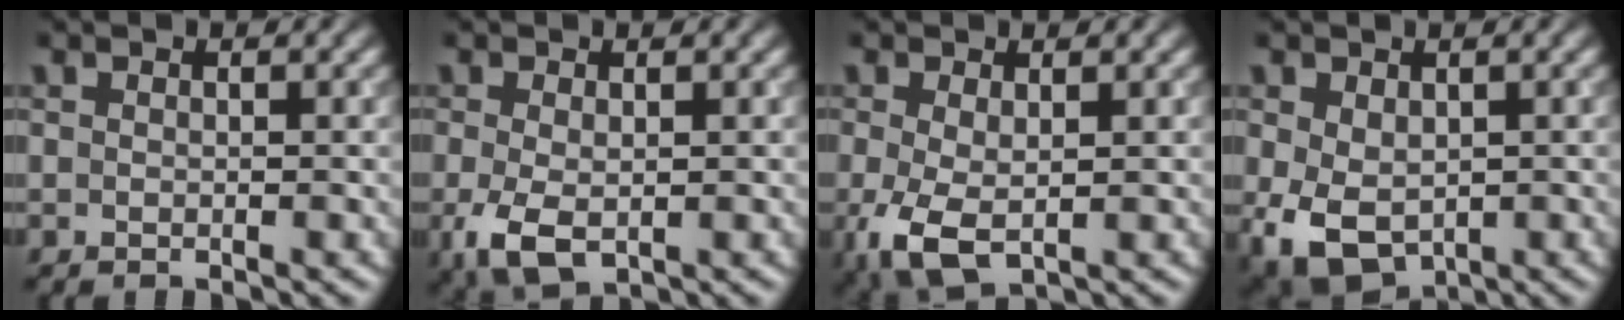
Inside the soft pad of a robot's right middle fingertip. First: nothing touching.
{"total": 4.1, "force": [-1.0, 2.3, 3.2], "torque": [-0.075, -0.014, -0.015]}
{"total": 4.5, "force": [-0.8, 2.4, 3.7], "torque": [-0.092, -0.012, -0.012]}
{"total": 6.6, "force": [-1.5, 4.4, 4.6], "torque": [-0.101, -0.021, -0.019]}